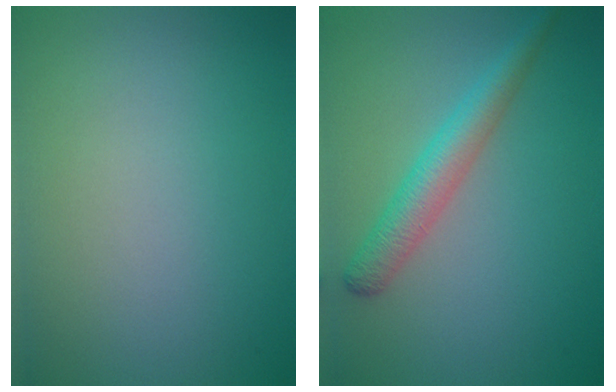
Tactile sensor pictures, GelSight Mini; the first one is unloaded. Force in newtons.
{"total": 3.5, "press": 3.5, "slide": 0.1}